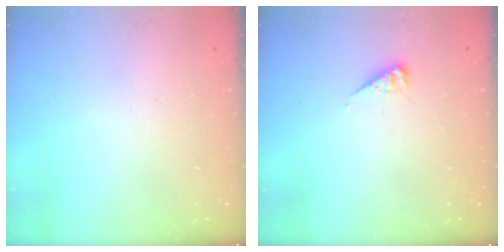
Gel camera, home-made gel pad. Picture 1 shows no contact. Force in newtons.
{"total": 2.9, "press": 2.9, "slide": 0.4}